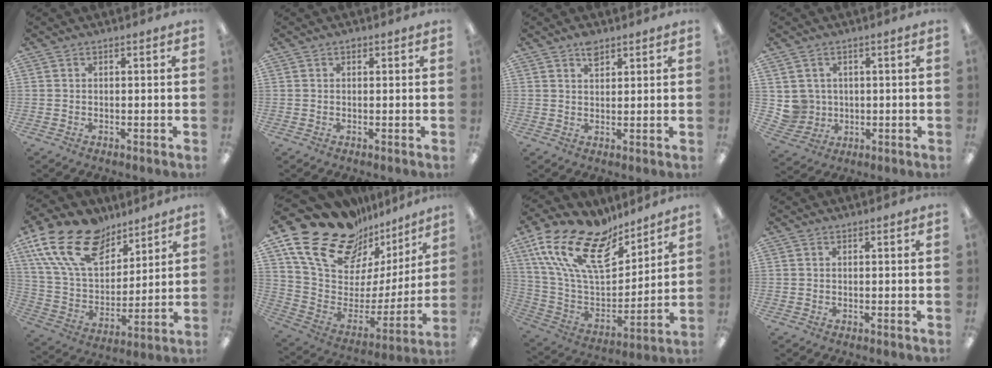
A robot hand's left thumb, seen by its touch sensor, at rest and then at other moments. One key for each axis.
{"total": 0.7, "fx": 0.5, "fy": 0.4, "fz": 0.3, "tx": 0.001, "ty": 0.000, "tz": 0.007}
{"total": 3.5, "fx": 2.4, "fy": 1.7, "fz": 1.8, "tx": -0.024, "ty": -0.007, "tz": 0.042}
{"total": 5.2, "fx": 1.4, "fy": 5.0, "fz": 0.2, "tx": -0.016, "ty": 0.003, "tz": 0.033}
{"total": 20.8, "fx": 12.5, "fy": 12.1, "fz": 11.4, "tx": -0.239, "ty": -0.057, "tz": 0.231}
{"total": 22.8, "fx": 16.8, "fy": 12.4, "fz": 9.3, "tx": -0.165, "ty": -0.118, "tz": 0.313}
{"total": 21.8, "fx": 13.4, "fy": 10.5, "fz": 13.6, "tx": -0.285, "ty": -0.076, "tz": 0.239}
{"total": 0.0}